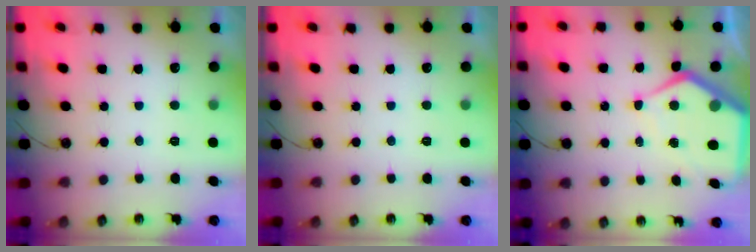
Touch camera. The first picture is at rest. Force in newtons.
{"total": 0.0}
{"total": 10.7, "press": 10.6, "slide": 1.3}